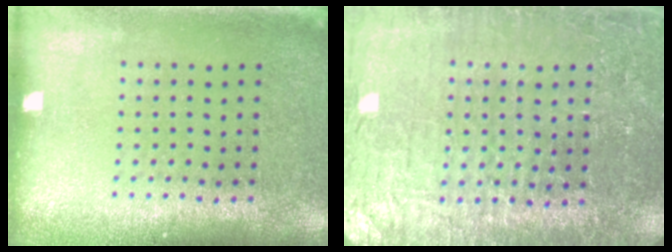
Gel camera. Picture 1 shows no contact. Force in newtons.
{"total": 4.4, "press": 4.2, "slide": 1.3}